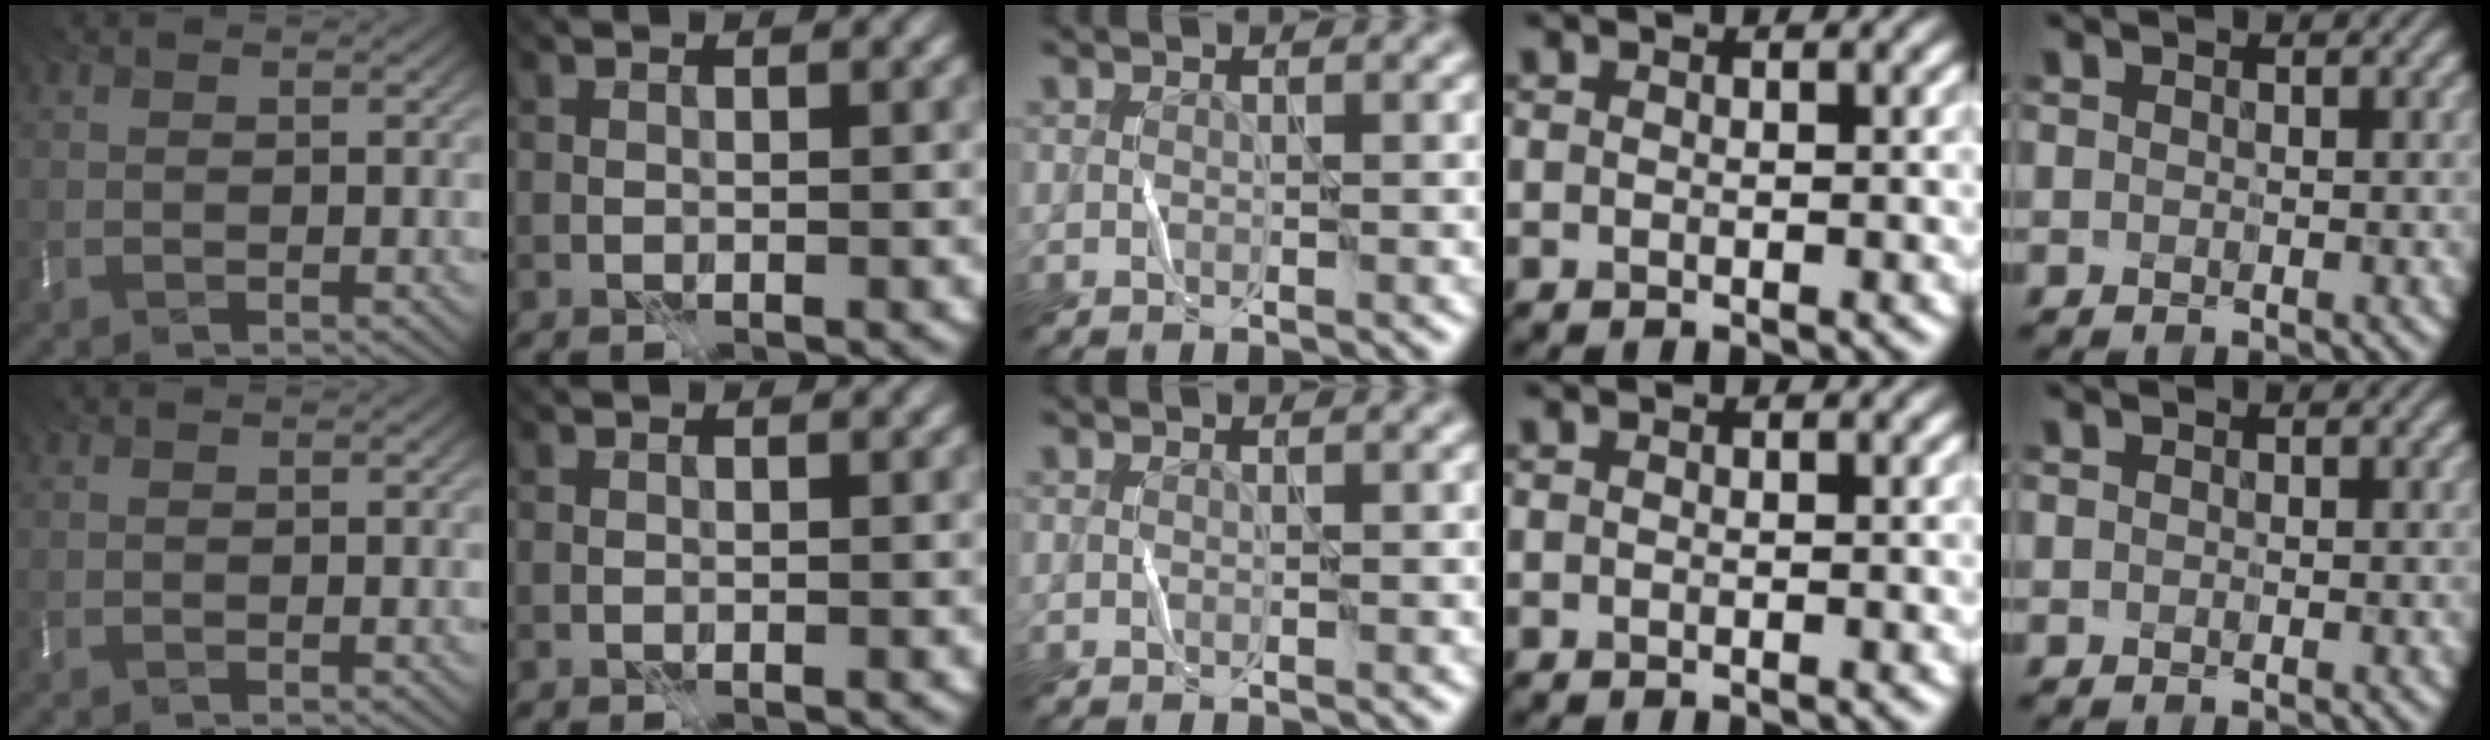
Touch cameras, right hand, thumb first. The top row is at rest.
{}